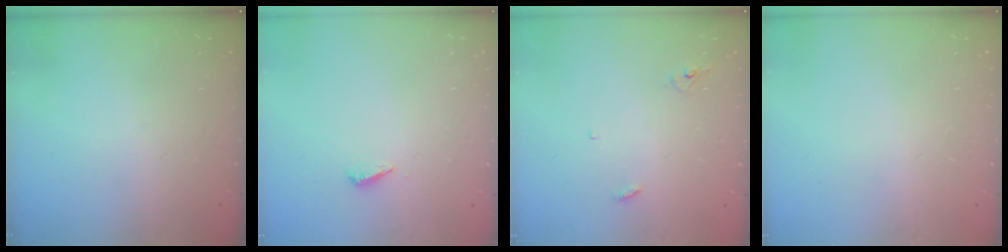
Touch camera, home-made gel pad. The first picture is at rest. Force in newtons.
{"total": 2.9, "press": 2.9, "slide": 0.3}
{"total": 2.9, "press": 2.9, "slide": 0.2}
{"total": 1.0, "press": 0.8, "slide": 0.6}